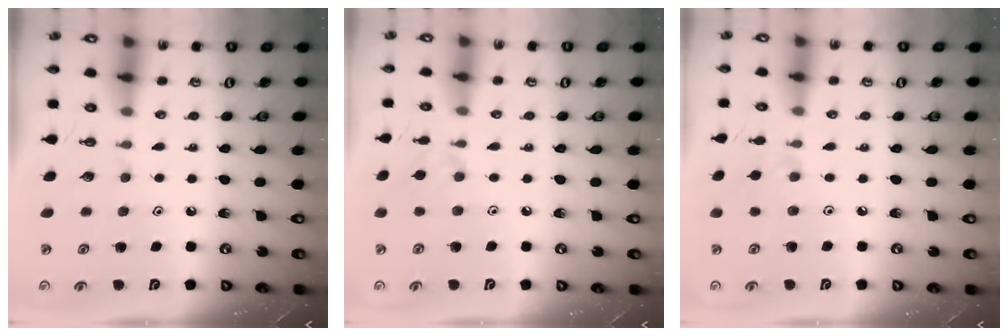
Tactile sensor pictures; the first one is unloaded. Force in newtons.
{"total": 4.1, "press": 4.0, "slide": 0.6}
{"total": 2.0, "press": 1.9, "slide": 0.5}